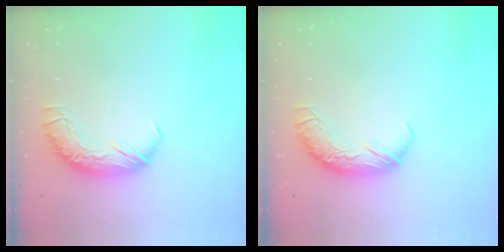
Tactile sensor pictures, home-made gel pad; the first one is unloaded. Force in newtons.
{"total": 0.0}